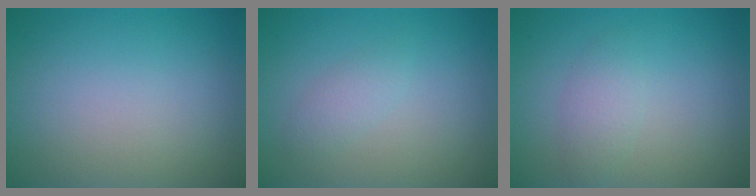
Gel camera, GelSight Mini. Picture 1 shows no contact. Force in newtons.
{"total": 1.4, "press": 1.4, "slide": 0.1}
{"total": 1.7, "press": 1.7, "slide": 0.0}